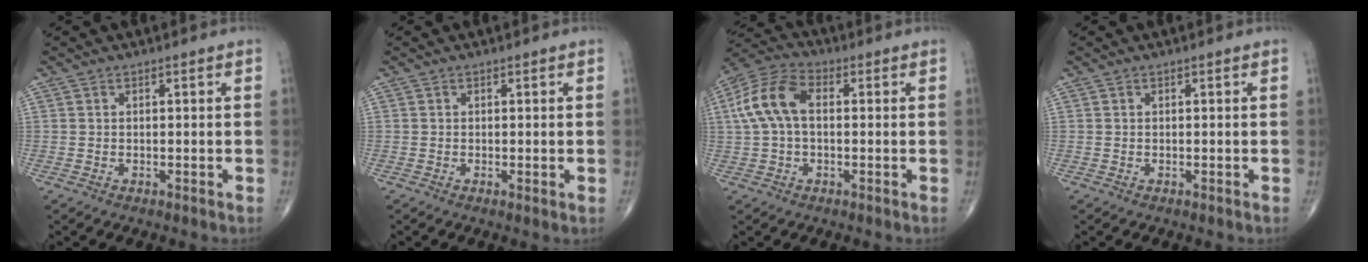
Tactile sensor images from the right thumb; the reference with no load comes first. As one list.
[{"total": 0.7, "force": [0.0, 0.1, 0.7], "torque": [-0.016, -0.004, -0.003]}, {"total": 10.7, "force": [1.1, 6.5, 8.4], "torque": [-0.180, 0.032, 0.013]}, {"total": 0.0}]